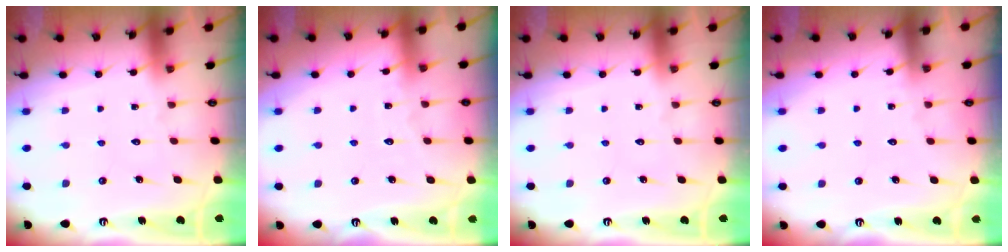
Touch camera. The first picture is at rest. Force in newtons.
{"total": 3.5, "press": 3.5, "slide": 0.5}
{"total": 0.0}
{"total": 1.5, "press": 1.5, "slide": 0.3}